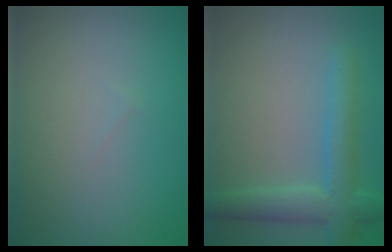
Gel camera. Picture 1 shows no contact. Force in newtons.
{"total": 4.1, "press": 4.1, "slide": 0.1}